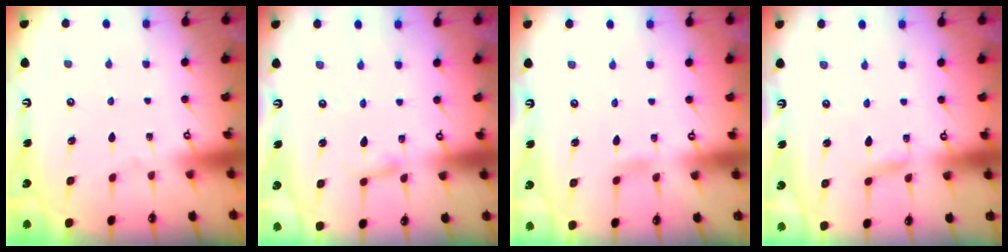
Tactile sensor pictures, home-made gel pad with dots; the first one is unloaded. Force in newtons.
{"total": 2.7, "press": 2.7, "slide": 0.2}
{"total": 2.0, "press": 2.0, "slide": 0.2}
{"total": 2.4, "press": 2.4, "slide": 0.2}